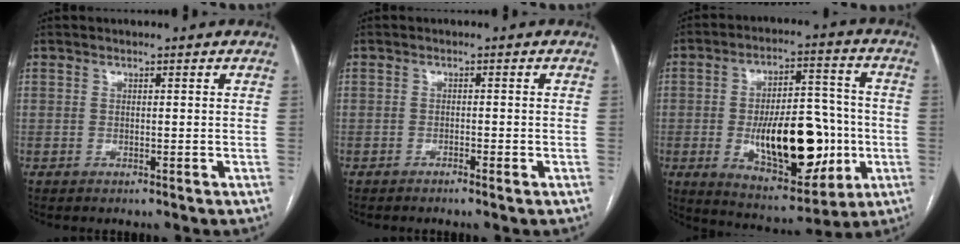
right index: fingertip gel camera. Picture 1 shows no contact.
{"total": 1.1, "force": [-0.8, -0.1, 0.8], "torque": [-0.015, 0.000, -0.013]}
{"total": 18.7, "force": [-3.4, 7.8, 16.6], "torque": [-0.260, 0.009, -0.040]}